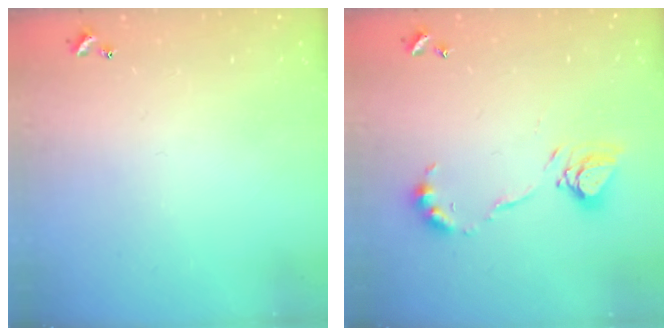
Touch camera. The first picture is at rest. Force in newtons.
{"total": 9.5, "press": 9.5, "slide": 0.6}